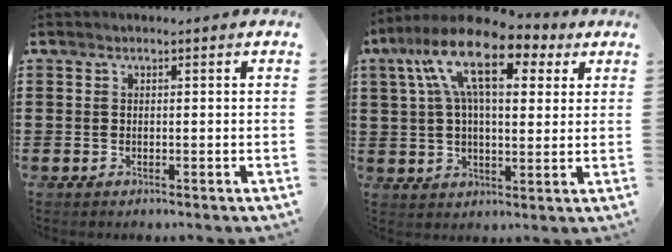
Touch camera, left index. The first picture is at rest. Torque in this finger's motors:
{"motor_torque": [2.14, 0.00, 1.05, 0.21]}